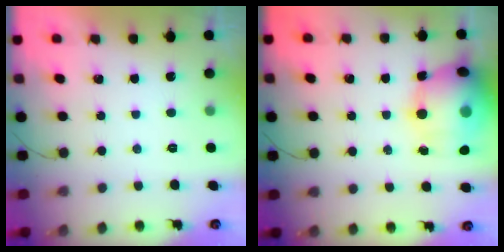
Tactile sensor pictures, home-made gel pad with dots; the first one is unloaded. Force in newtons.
{"total": 18.8, "press": 18.5, "slide": 3.3}